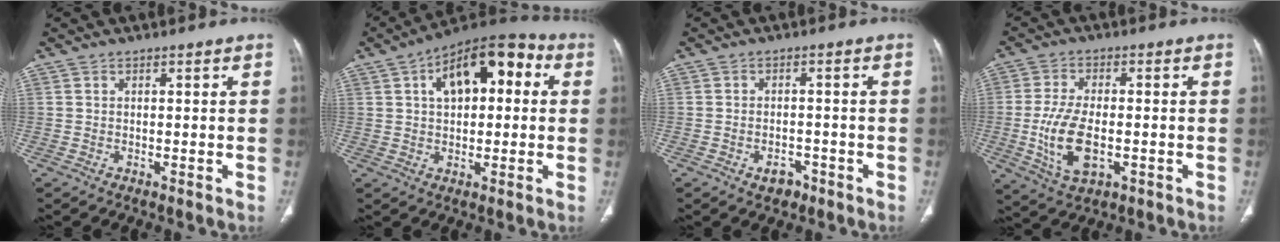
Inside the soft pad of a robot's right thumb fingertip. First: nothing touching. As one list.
[{"total": 15.4, "force": [4.1, 8.2, 12.3], "torque": [-0.154, 0.031, 0.056]}, {"total": 3.0, "force": [-1.9, 1.9, 1.3], "torque": [-0.014, 0.013, -0.021]}, {"total": 10.7, "force": [-2.2, 5.4, 8.9], "torque": [-0.178, -0.001, -0.035]}]